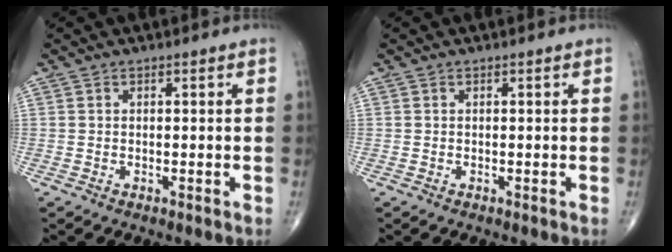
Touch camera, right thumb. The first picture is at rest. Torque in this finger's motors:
{"motor_torque": [0.00, 0.00, 0.01, 0.00, 0.00]}